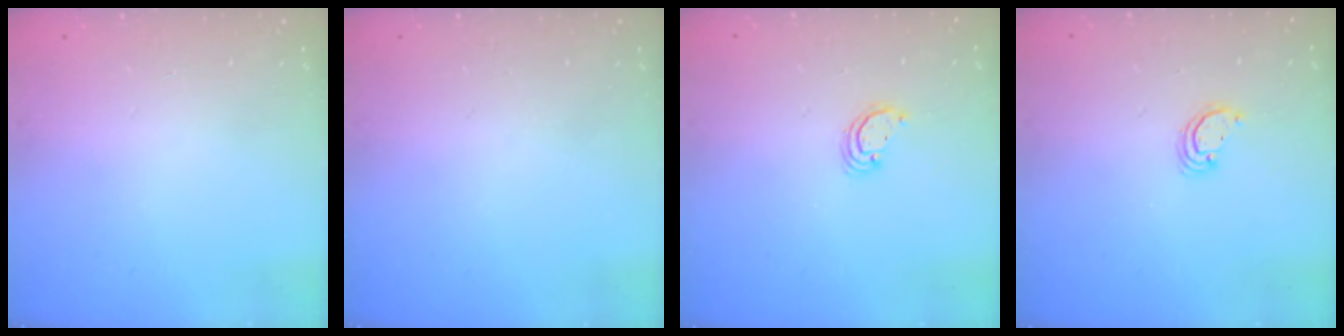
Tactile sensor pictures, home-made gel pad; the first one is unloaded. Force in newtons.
{"total": 0.0}
{"total": 2.8, "press": 2.8, "slide": 0.2}
{"total": 2.8, "press": 2.8, "slide": 0.2}